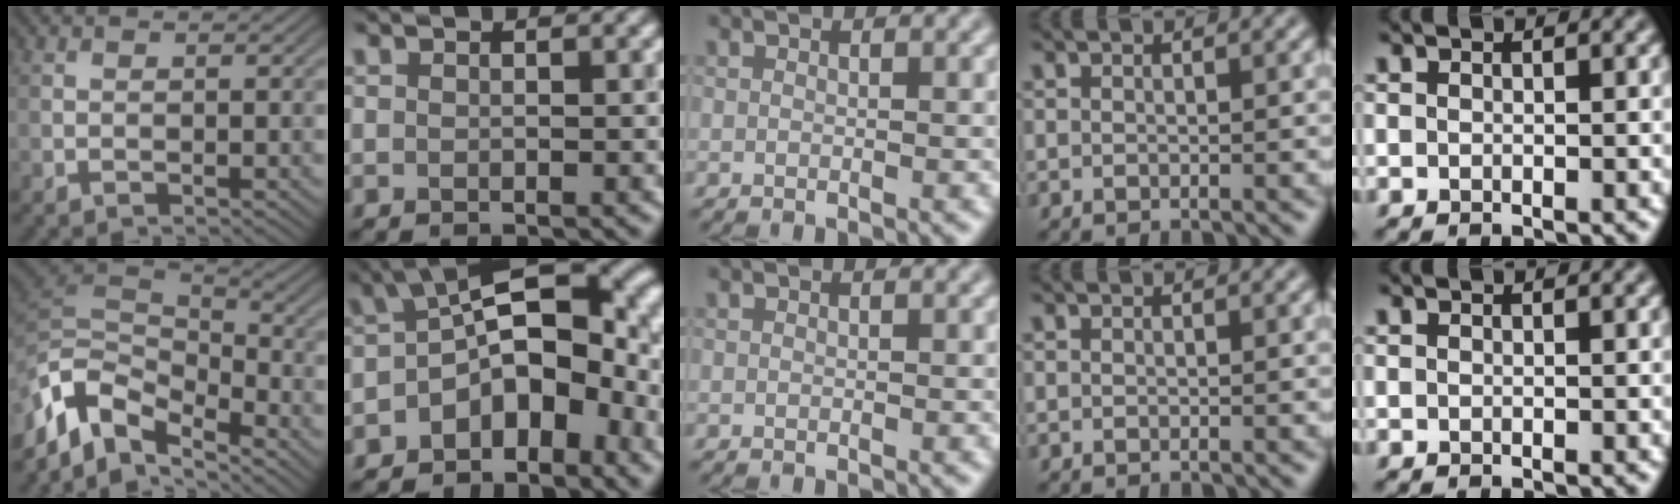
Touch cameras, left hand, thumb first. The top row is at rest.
{"thumb": {"total": 11.8, "force": [-6.1, 6.1, 8.1], "torque": [-0.179, -0.005, -0.121]}, "index": {"total": 9.7, "force": [-2.5, 5.6, 7.6], "torque": [-0.097, 0.006, -0.050]}}